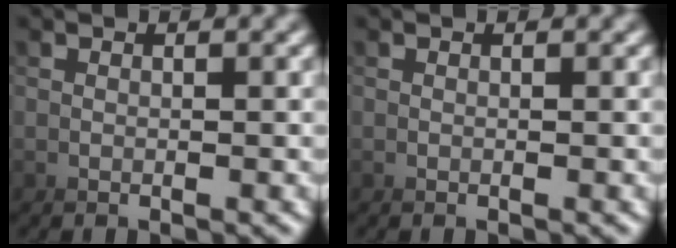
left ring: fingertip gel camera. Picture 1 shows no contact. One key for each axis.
{"total": 0.0}